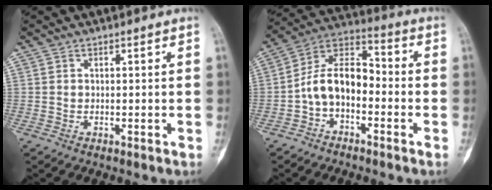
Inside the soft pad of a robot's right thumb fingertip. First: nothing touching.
{"total": 10.4, "force": [-2.7, 6.4, 7.7], "torque": [-0.124, 0.058, -0.063]}